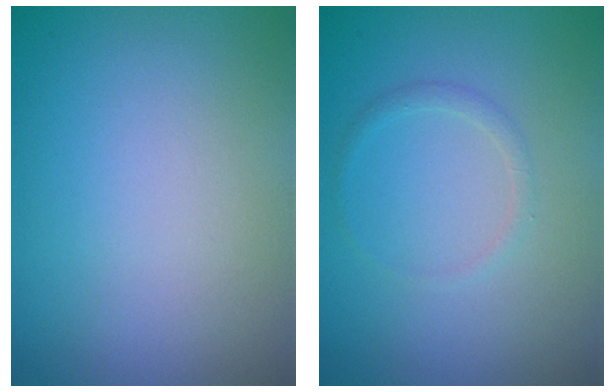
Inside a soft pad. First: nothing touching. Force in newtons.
{"total": 0.9, "press": 0.9, "slide": 0.0}